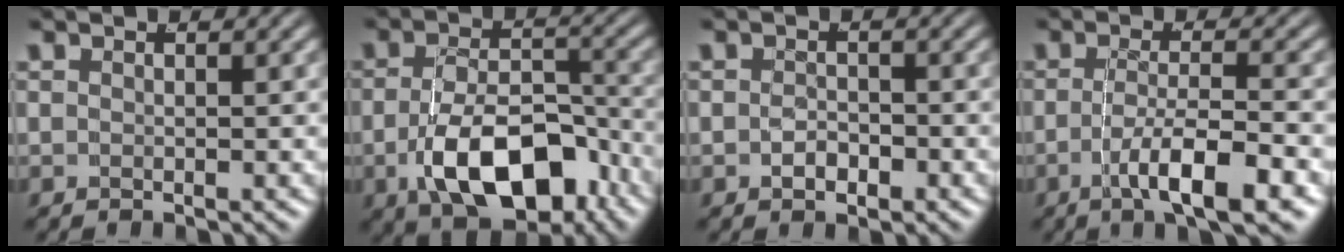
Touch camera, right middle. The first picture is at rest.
{"total": 8.8, "force": [-4.0, 4.5, 6.5], "torque": [-0.100, -0.022, -0.053]}
{"total": 1.4, "force": [-0.8, 0.9, 0.6], "torque": [-0.012, -0.004, -0.010]}
{"total": 5.5, "force": [-2.6, 1.0, 4.8], "torque": [-0.079, -0.014, -0.033]}